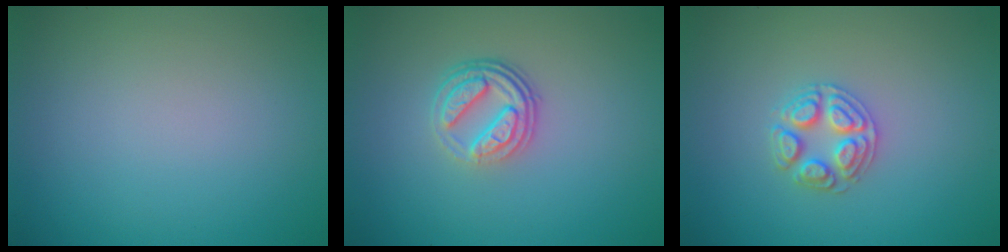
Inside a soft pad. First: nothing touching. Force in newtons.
{"total": 3.8, "press": 2.7, "slide": 2.7}
{"total": 2.6, "press": 2.6, "slide": 0.2}